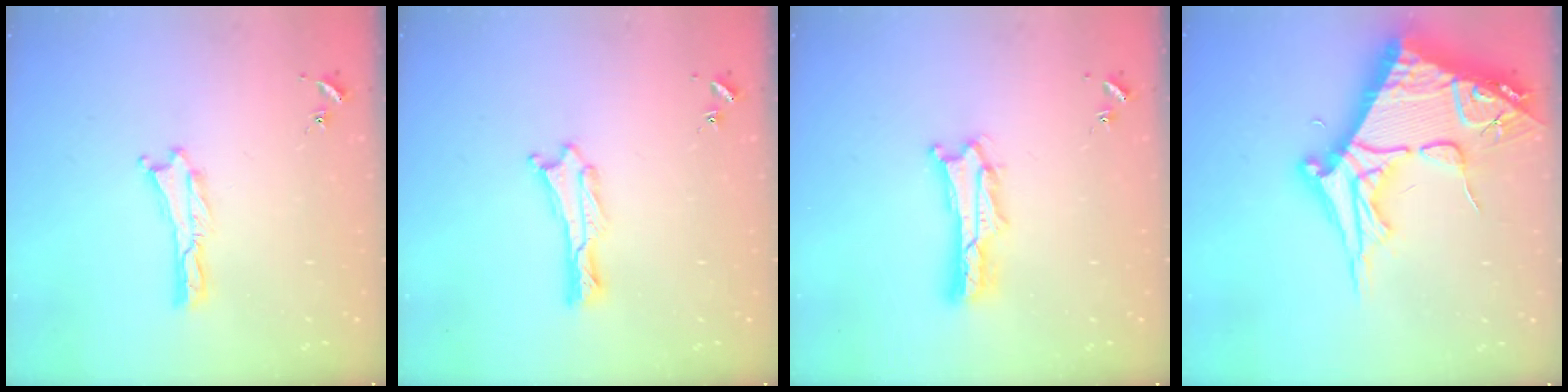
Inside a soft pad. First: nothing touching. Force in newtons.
{"total": 0.8, "press": 0.7, "slide": 0.2}
{"total": 2.1, "press": 2.1, "slide": 0.3}
{"total": 15.2, "press": 15.1, "slide": 1.8}